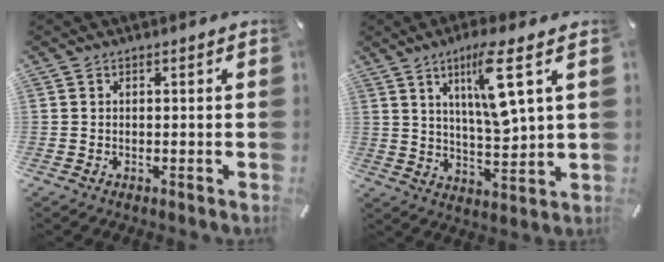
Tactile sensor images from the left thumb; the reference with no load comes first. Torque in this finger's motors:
{"motor_torque": [-0.01, -0.14, -0.10, -0.05, -0.10]}